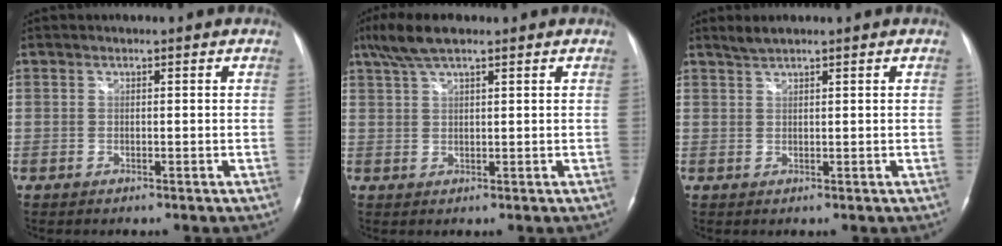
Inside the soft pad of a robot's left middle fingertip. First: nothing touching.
{"total": 5.7, "force": [4.1, 1.2, 3.8], "torque": [-0.085, 0.021, 0.077]}
{"total": 1.7, "force": [1.5, -0.1, 0.7], "torque": [-0.016, 0.006, 0.034]}